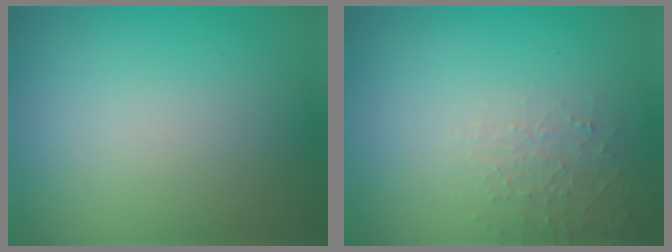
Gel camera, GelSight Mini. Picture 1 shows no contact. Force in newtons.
{"total": 1.8, "press": 1.8, "slide": 0.4}